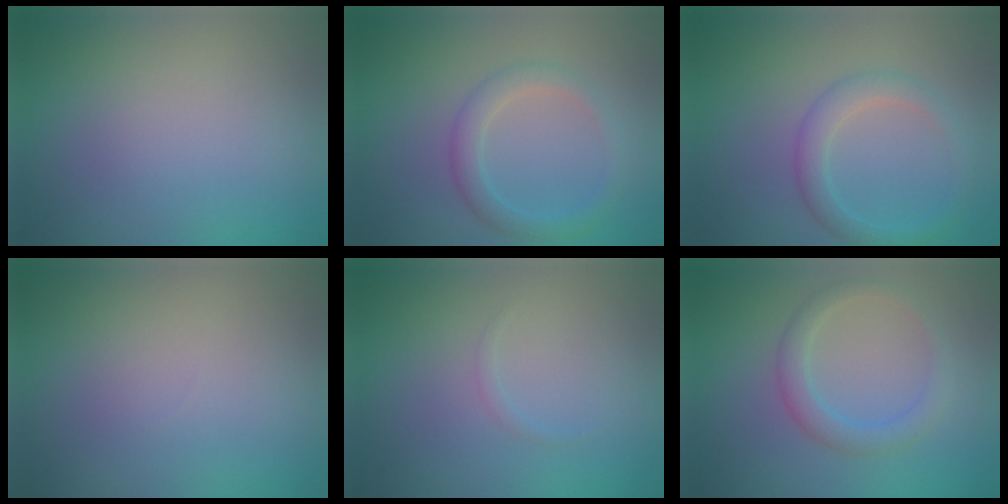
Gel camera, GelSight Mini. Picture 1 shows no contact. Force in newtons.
{"total": 2.6, "press": 2.6, "slide": 0.1}
{"total": 2.7, "press": 2.7, "slide": 0.1}
{"total": 0.0}
{"total": 0.5, "press": 0.5, "slide": 0.0}
{"total": 2.7, "press": 2.7, "slide": 0.1}